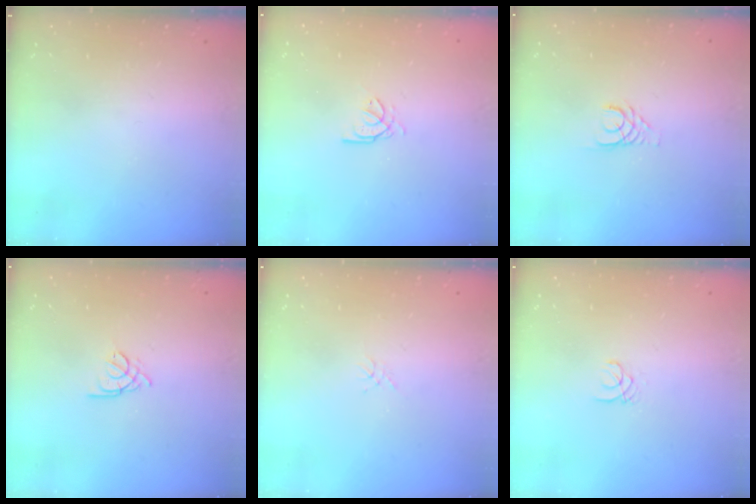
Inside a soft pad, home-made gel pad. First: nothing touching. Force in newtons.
{"total": 2.7, "press": 2.7, "slide": 0.4}
{"total": 3.4, "press": 3.4, "slide": 0.3}
{"total": 2.2, "press": 2.2, "slide": 0.5}
{"total": 0.0}
{"total": 1.0, "press": 1.0, "slide": 0.1}